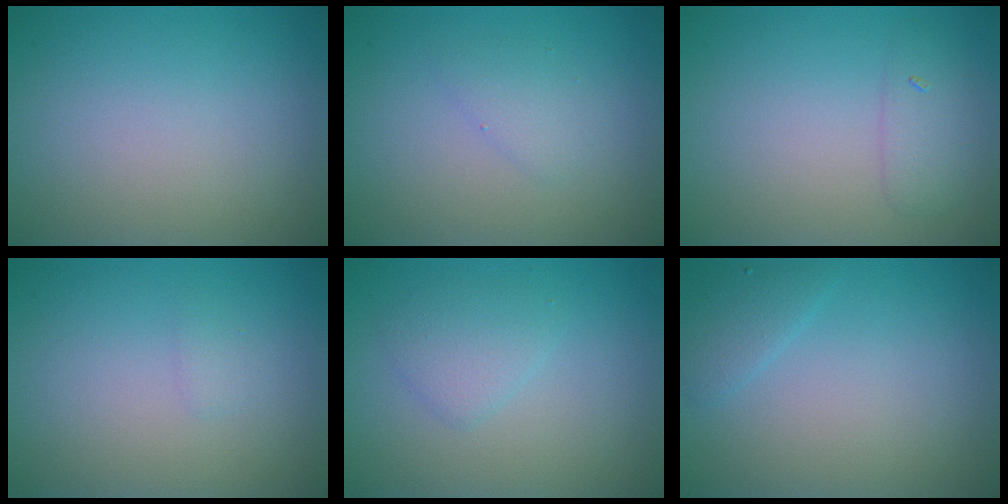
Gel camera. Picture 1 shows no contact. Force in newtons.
{"total": 1.4, "press": 1.4, "slide": 0.1}
{"total": 1.8, "press": 1.8, "slide": 0.1}
{"total": 0.7, "press": 0.7, "slide": 0.1}
{"total": 2.0, "press": 2.0, "slide": 0.1}
{"total": 1.4, "press": 1.4, "slide": 0.1}